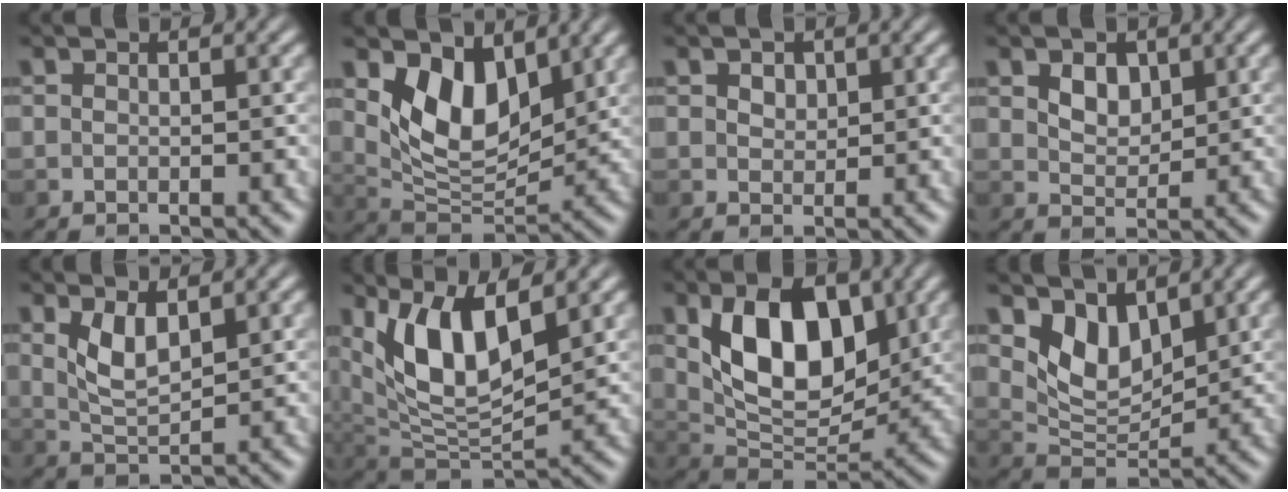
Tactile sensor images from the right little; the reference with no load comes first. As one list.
[{"total": 6.1, "force": [2.7, 3.4, 4.3], "torque": [-0.082, -0.015, 0.047]}, {"total": 0.8, "force": [0.3, 0.7, 0.4], "torque": [-0.014, -0.001, 0.002]}, {"total": 1.7, "force": [0.5, 1.2, 1.1], "torque": [-0.028, -0.003, 0.007]}, {"total": 2.6, "force": [0.7, 1.0, 2.2], "torque": [-0.053, -0.002, 0.018]}, {"total": 8.0, "force": [3.3, 3.1, 6.6], "torque": [-0.124, -0.003, 0.061]}, {"total": 8.5, "force": [1.9, 4.9, 6.6], "torque": [-0.115, -0.008, 0.032]}, {"total": 4.0, "force": [2.5, 2.1, 2.3], "torque": [-0.053, -0.012, 0.043]}]